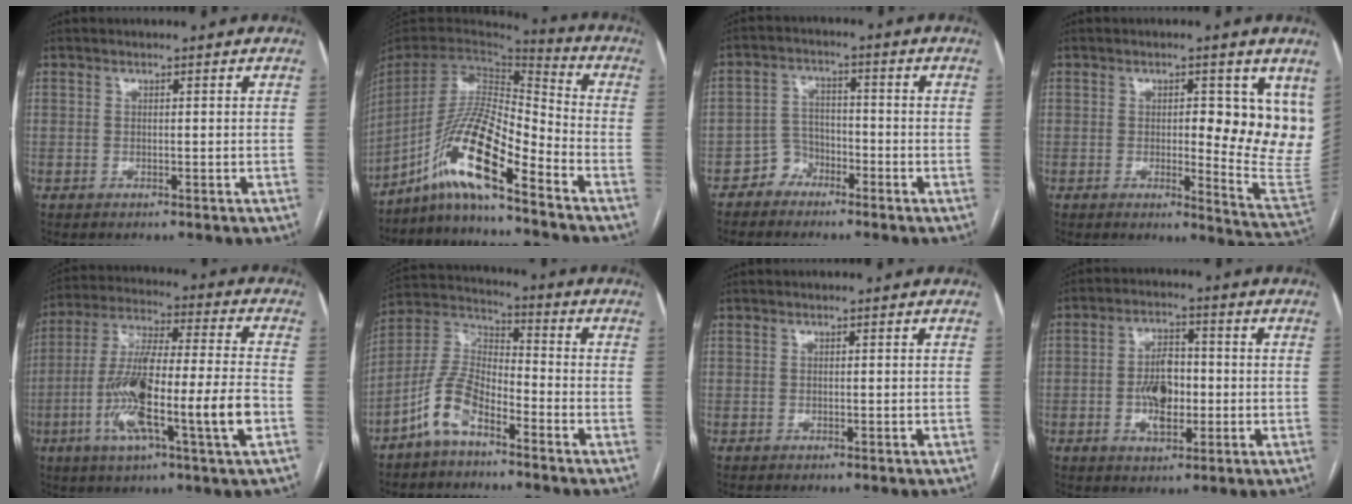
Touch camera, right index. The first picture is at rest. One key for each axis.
{"total": 13.4, "fx": -8.8, "fy": 1.2, "fz": 10.0, "tx": -0.197, "ty": 0.004, "tz": -0.165}
{"total": 4.0, "fx": -2.8, "fy": 2.8, "fz": 0.2, "tx": 0.005, "ty": 0.013, "tz": -0.053}
{"total": 11.6, "fx": 3.2, "fy": 3.2, "fz": 10.6, "tx": -0.112, "ty": -0.016, "tz": 0.035}
{"total": 18.4, "fx": -5.4, "fy": 1.0, "fz": 17.5, "tx": -0.322, "ty": -0.004, "tz": -0.095}
{"total": 9.1, "fx": -5.8, "fy": 3.7, "fz": 6.0, "tx": -0.142, "ty": 0.017, "tz": -0.120}
{"total": 0.0}
{"total": 7.2, "fx": -1.2, "fy": 3.8, "fz": 6.0, "tx": -0.114, "ty": 0.010, "tz": -0.018}